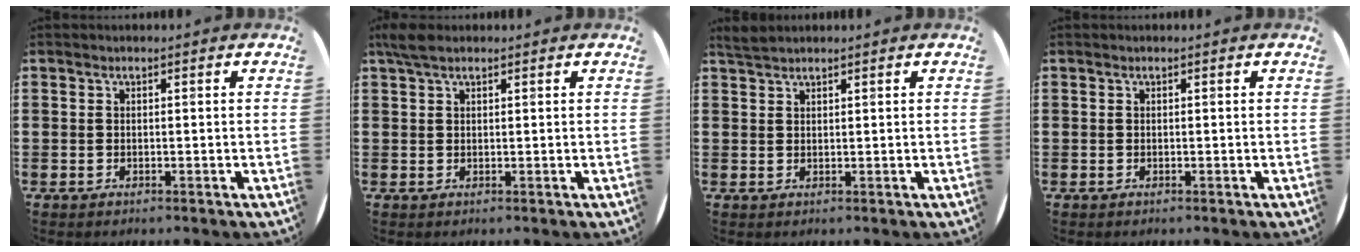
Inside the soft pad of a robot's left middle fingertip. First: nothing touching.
{"total": 2.3, "force": [1.7, 0.8, 1.3], "torque": [-0.030, 0.006, 0.030]}
{"total": 1.6, "force": [1.5, 0.1, 0.4], "torque": [-0.010, 0.002, 0.030]}
{"total": 0.0}